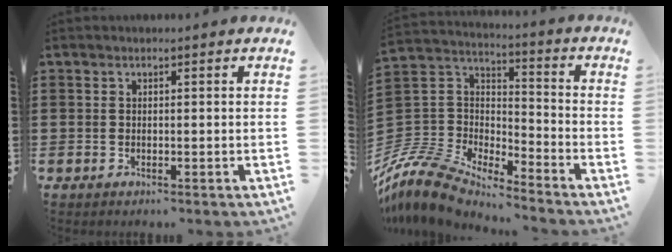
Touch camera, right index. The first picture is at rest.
{"total": 9.0, "force": [-8.3, 2.5, 2.3], "torque": [-0.090, -0.003, -0.177]}